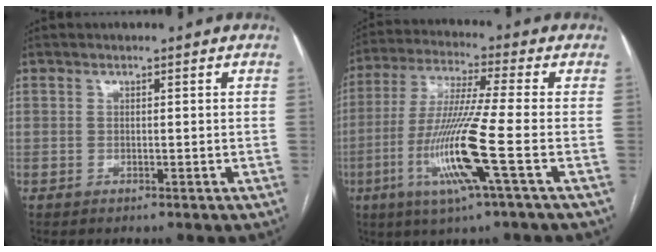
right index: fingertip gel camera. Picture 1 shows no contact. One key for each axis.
{"total": 13.6, "fx": -4.4, "fy": -1.2, "fz": 12.8, "tx": -0.262, "ty": -0.021, "tz": -0.090}